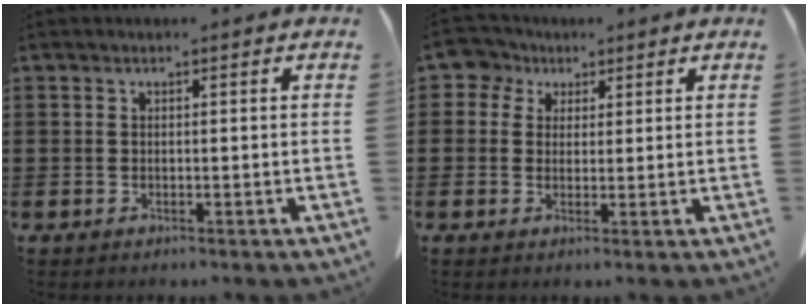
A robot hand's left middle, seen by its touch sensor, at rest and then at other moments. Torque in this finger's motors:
{"motor_torque": [-0.05, 0.08, 0.00, 0.00]}